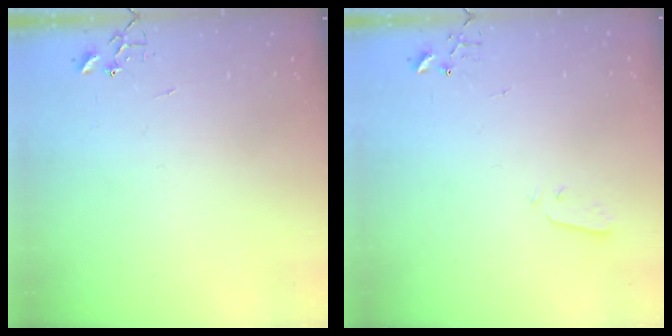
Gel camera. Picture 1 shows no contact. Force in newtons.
{"total": 2.1, "press": 2.0, "slide": 0.4}